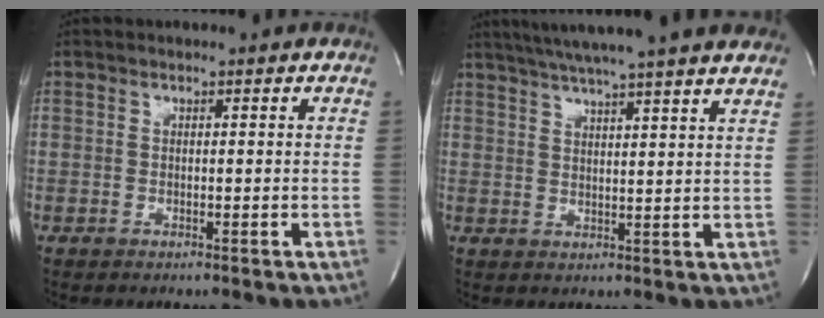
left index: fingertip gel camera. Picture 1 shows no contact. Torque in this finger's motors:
{"motor_torque": [0.16, -0.24, 0.73, 0.08]}